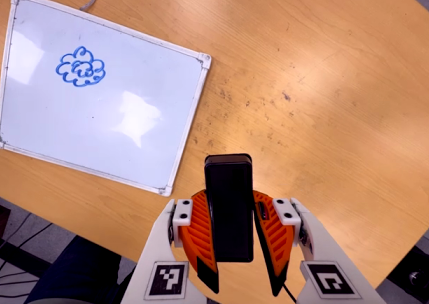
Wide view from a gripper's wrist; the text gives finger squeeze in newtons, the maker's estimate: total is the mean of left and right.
{"total": 9.3, "left": 8.1, "right": 10.5}